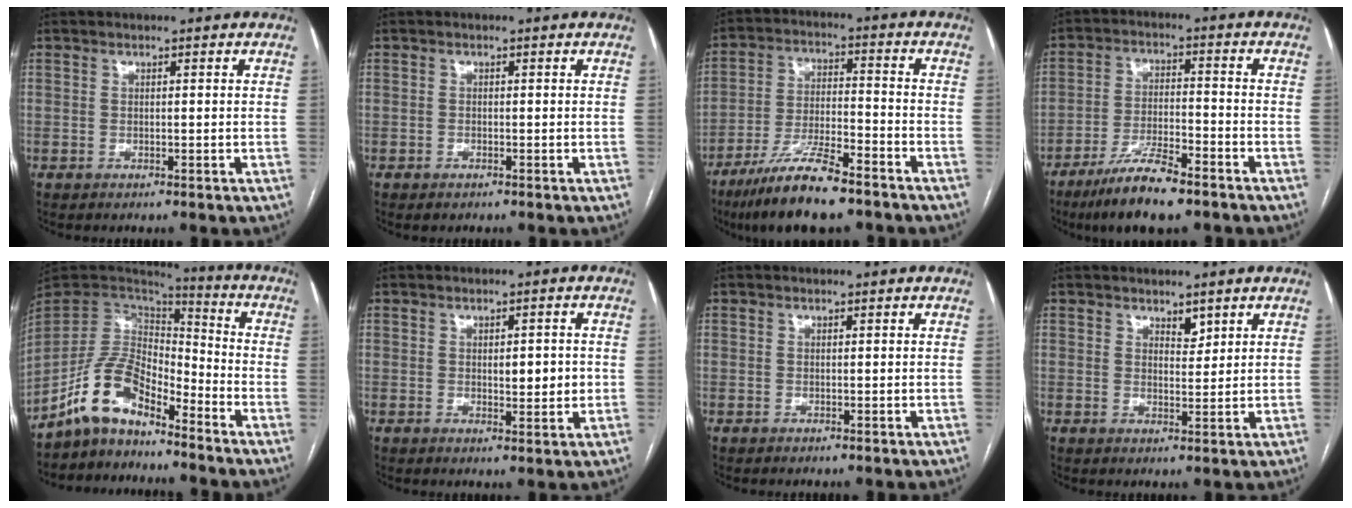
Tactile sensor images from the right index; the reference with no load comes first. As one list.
[{"total": 0.8, "force": [-0.6, 0.4, 0.4], "torque": [-0.008, 0.000, -0.007]}, {"total": 12.8, "force": [-9.5, 2.0, 8.3], "torque": [-0.155, -0.021, -0.167]}, {"total": 10.5, "force": [-7.5, 1.7, 7.1], "torque": [-0.133, -0.019, -0.134]}, {"total": 10.4, "force": [-7.9, 4.2, 5.4], "torque": [-0.111, 0.035, -0.151]}, {"total": 3.9, "force": [0.1, 1.5, 3.5], "torque": [-0.048, -0.001, 0.005]}, {"total": 0.0}, {"total": 2.2, "force": [1.6, 1.0, 1.2], "torque": [-0.018, -0.004, 0.031]}]